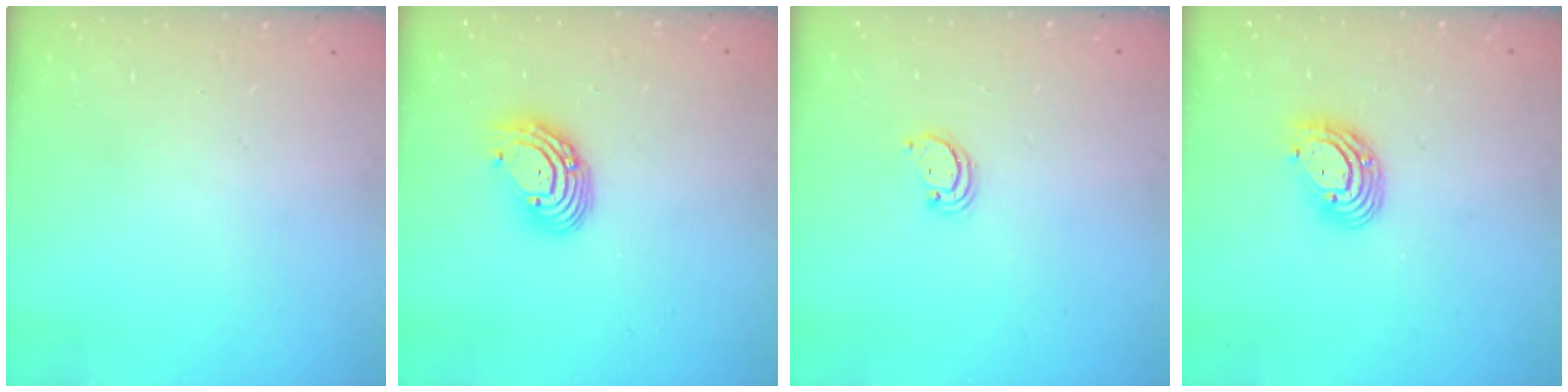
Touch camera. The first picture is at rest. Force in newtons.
{"total": 8.9, "press": 8.8, "slide": 0.8}
{"total": 2.4, "press": 2.4, "slide": 0.2}
{"total": 9.6, "press": 9.4, "slide": 1.9}